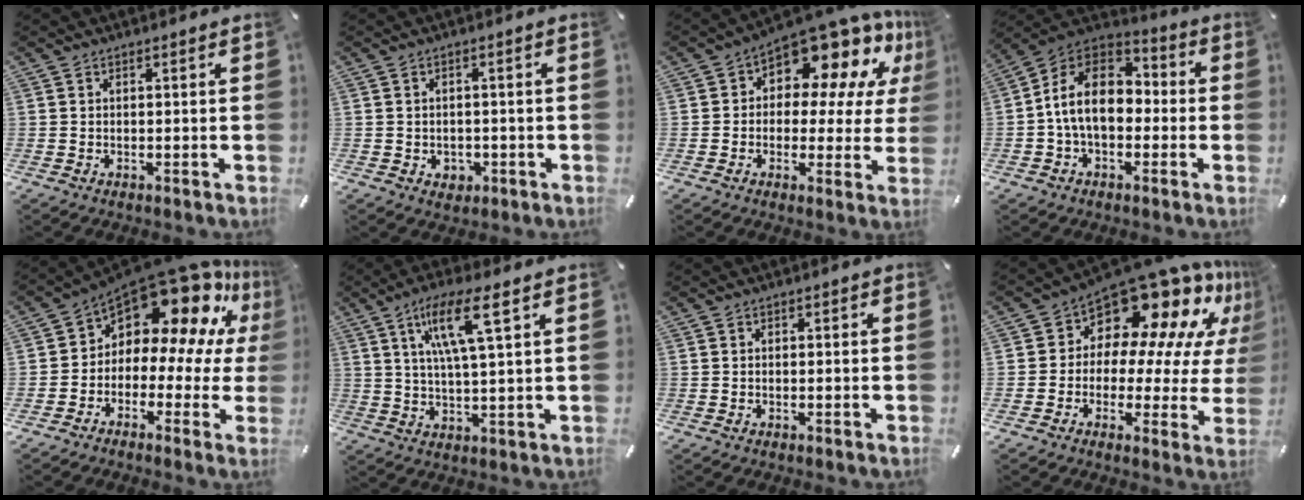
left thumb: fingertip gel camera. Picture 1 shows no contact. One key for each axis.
{"total": 2.6, "fx": -0.6, "fy": 2.4, "fz": 0.7, "tx": -0.006, "ty": 0.001, "tz": -0.014}
{"total": 12.9, "fx": 8.6, "fy": 6.7, "fz": 6.9, "tx": -0.105, "ty": -0.078, "tz": 0.151}
{"total": 13.7, "fx": -1.5, "fy": 9.6, "fz": 9.6, "tx": -0.205, "ty": 0.022, "tz": -0.030}
{"total": 15.2, "fx": 10.5, "fy": 7.7, "fz": 7.8, "tx": -0.133, "ty": -0.100, "tz": 0.179}
{"total": 11.4, "fx": 5.0, "fy": 1.8, "fz": 10.1, "tx": -0.194, "ty": 0.004, "tz": 0.082}
{"total": 0.0}
{"total": 16.2, "fx": 12.4, "fy": 7.2, "fz": 7.4, "tx": -0.114, "ty": -0.122, "tz": 0.209}